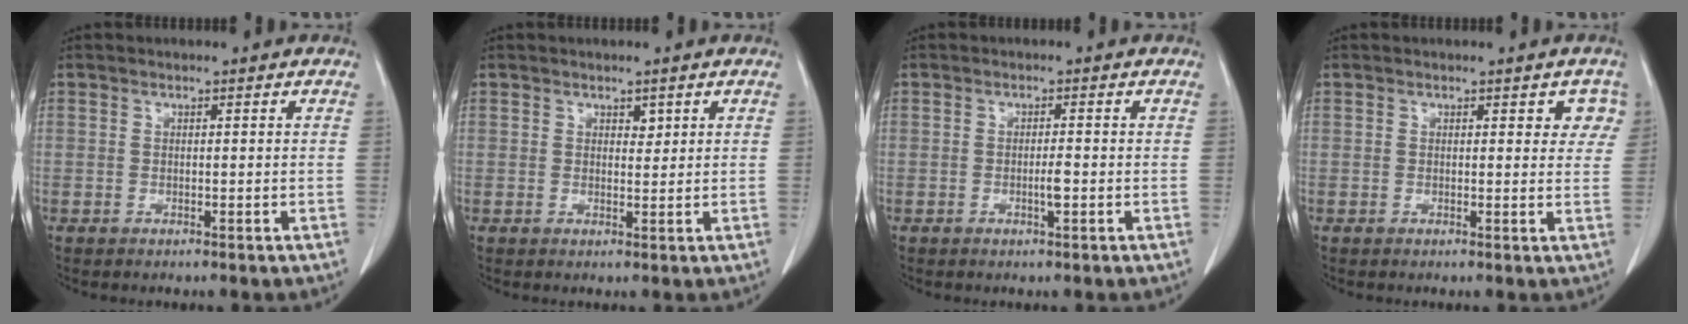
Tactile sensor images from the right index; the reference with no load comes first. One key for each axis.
{"total": 1.2, "fx": 0.7, "fy": 0.7, "fz": 0.7, "tx": -0.006, "ty": -0.004, "tz": 0.010}
{"total": 1.7, "fx": -0.5, "fy": 0.1, "fz": 1.7, "tx": -0.031, "ty": -0.001, "tz": -0.008}
{"total": 3.2, "fx": 1.5, "fy": 1.8, "fz": 2.2, "tx": -0.005, "ty": 0.004, "tz": 0.009}